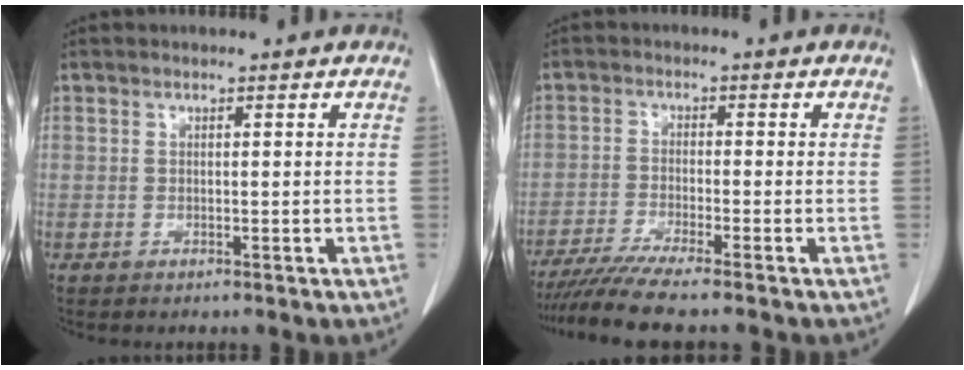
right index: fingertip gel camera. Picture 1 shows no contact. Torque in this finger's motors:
{"motor_torque": [0.47, -0.48, 0.32, 0.06]}